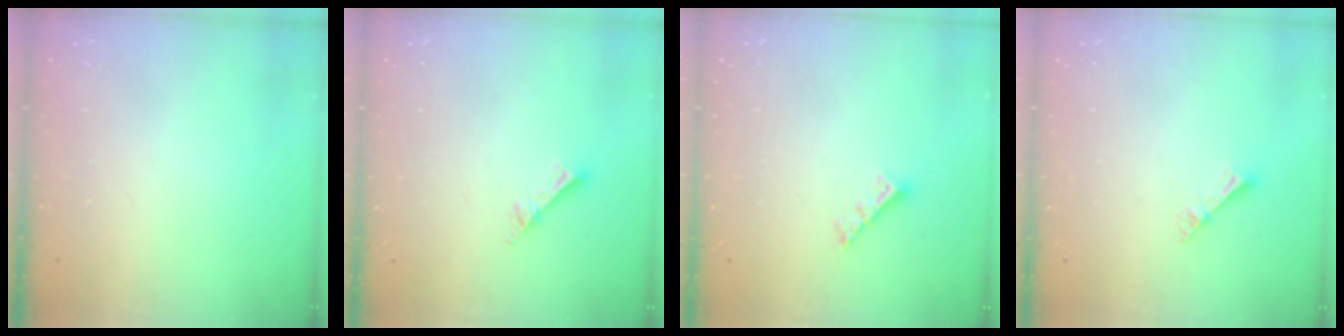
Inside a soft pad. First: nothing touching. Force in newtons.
{"total": 1.7, "press": 1.6, "slide": 0.1}
{"total": 3.8, "press": 3.8, "slide": 0.2}
{"total": 2.7, "press": 2.7, "slide": 0.3}